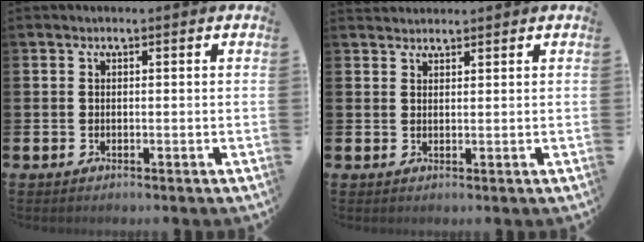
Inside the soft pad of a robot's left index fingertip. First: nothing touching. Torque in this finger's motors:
{"motor_torque": [-0.68, -1.46, -0.47, -0.01]}